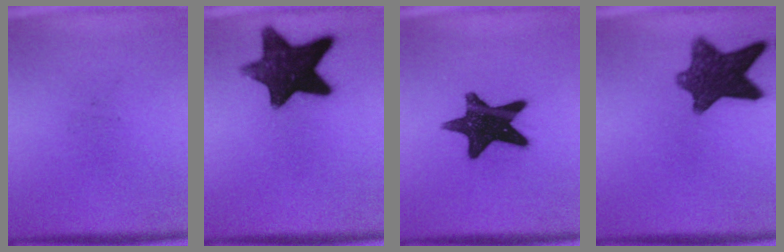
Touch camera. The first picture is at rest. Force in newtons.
{"total": 14.1}
{"total": 15.4}
{"total": 11.0}